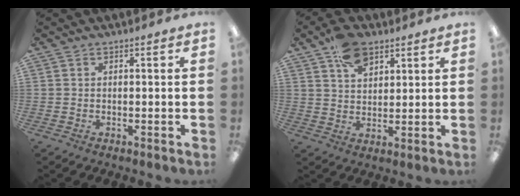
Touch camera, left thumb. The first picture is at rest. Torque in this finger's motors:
{"motor_torque": [1.11, 0.79, 1.00, -0.51, 0.04]}